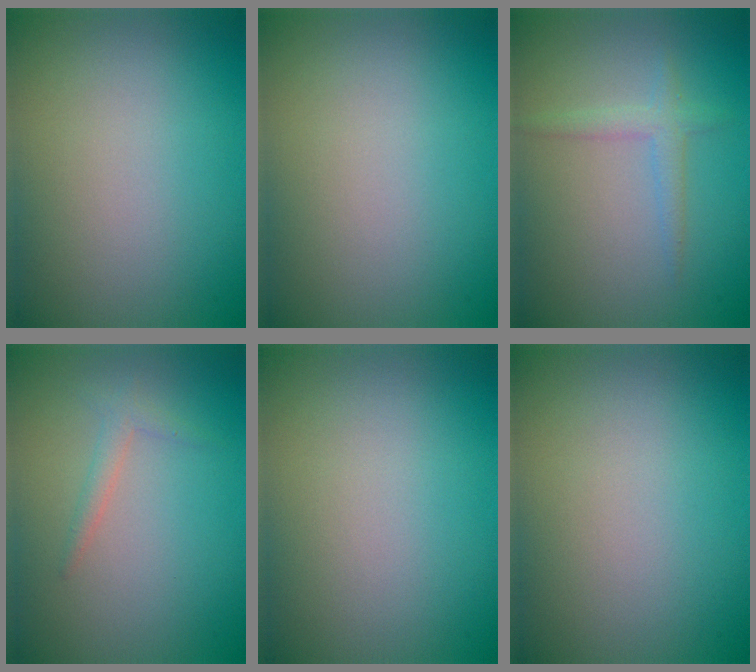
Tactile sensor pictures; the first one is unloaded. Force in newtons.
{"total": 0.0}
{"total": 1.8, "press": 1.8, "slide": 0.2}
{"total": 1.3, "press": 1.3, "slide": 0.1}
{"total": 0.0}
{"total": 0.0}